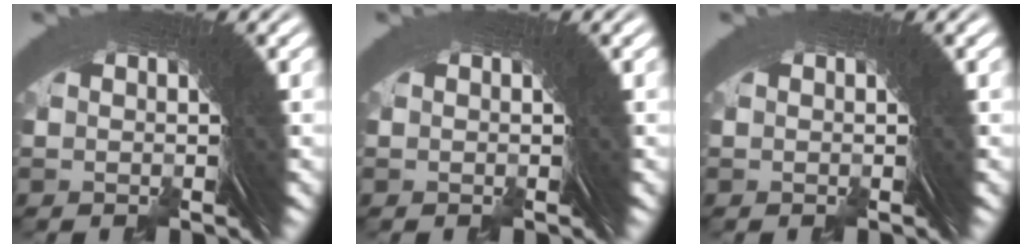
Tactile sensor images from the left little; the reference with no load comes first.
{"total": 0.0}
{"total": 0.0}